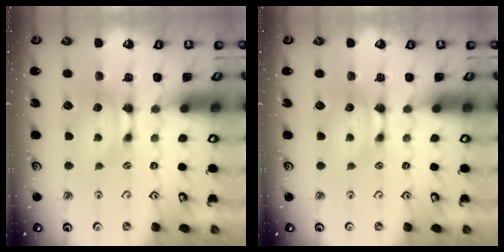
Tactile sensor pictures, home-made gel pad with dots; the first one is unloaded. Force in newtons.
{"total": 0.0}